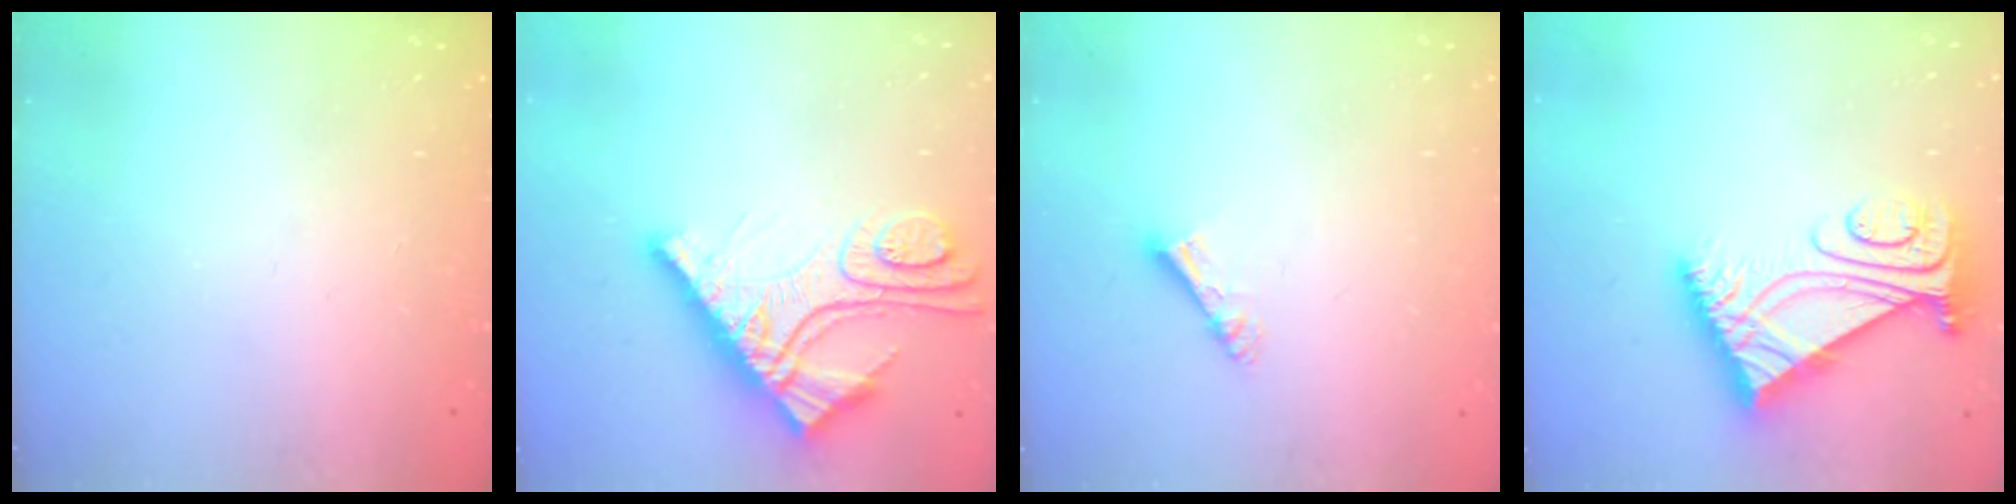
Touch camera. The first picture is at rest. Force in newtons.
{"total": 13.9, "press": 13.8, "slide": 1.4}
{"total": 4.3, "press": 4.3, "slide": 0.3}
{"total": 9.3, "press": 9.3, "slide": 1.0}